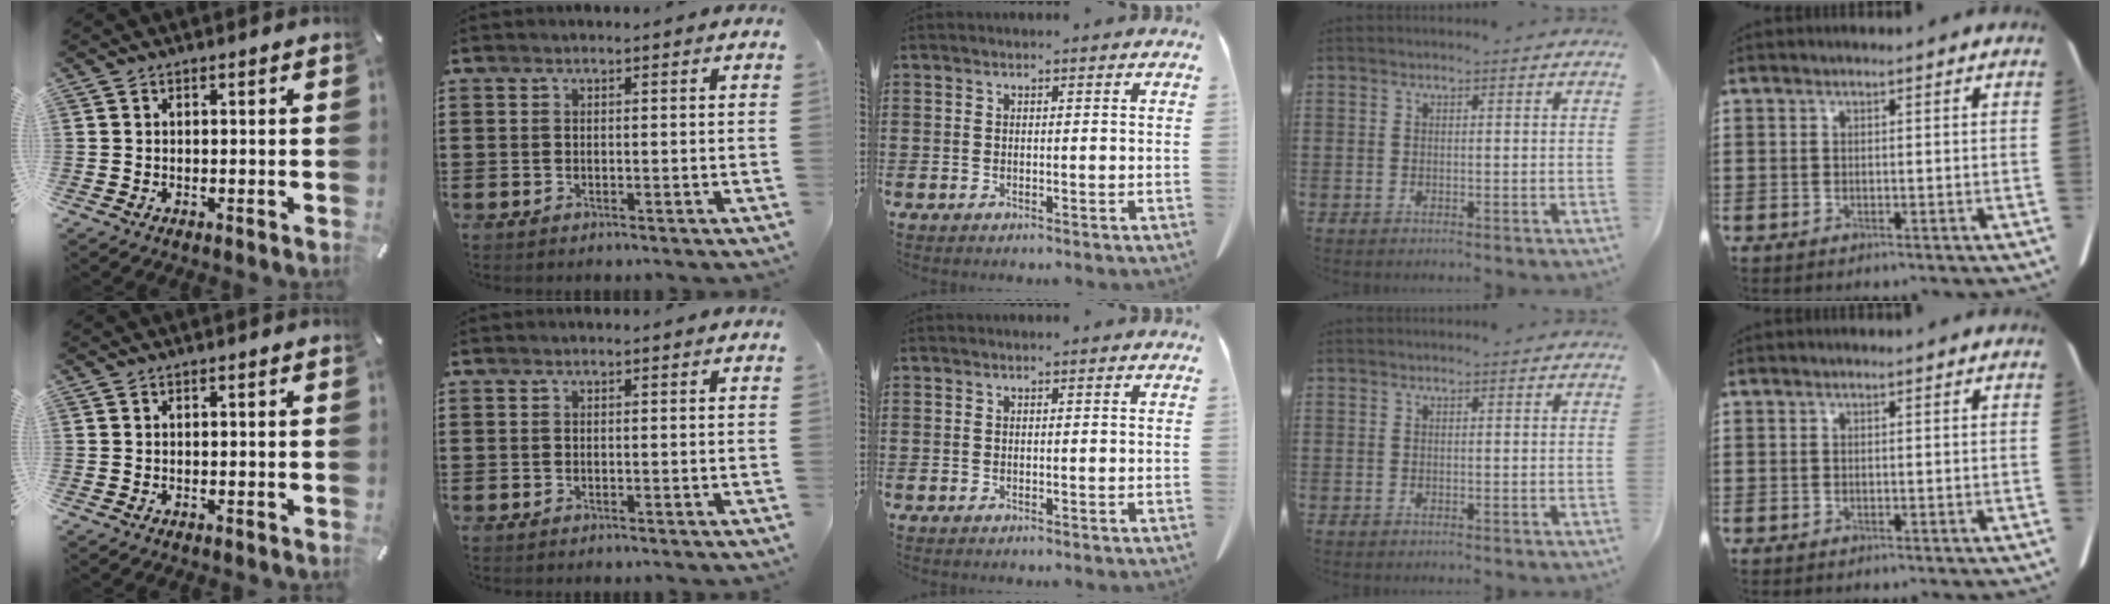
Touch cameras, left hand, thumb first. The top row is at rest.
{}